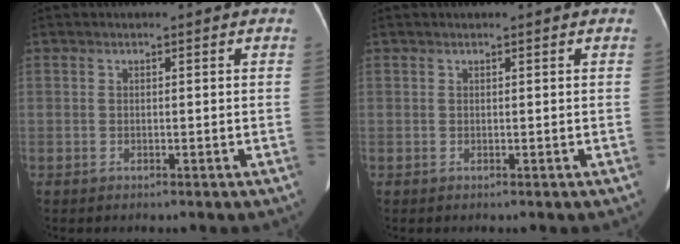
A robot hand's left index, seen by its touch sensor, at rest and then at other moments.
{"total": 0.0}